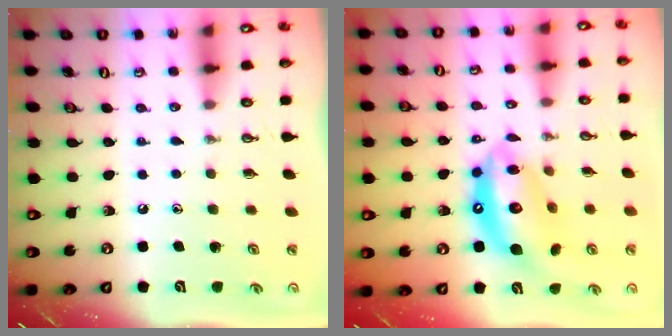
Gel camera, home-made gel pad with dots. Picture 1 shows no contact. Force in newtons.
{"total": 15.9, "press": 15.8, "slide": 1.6}